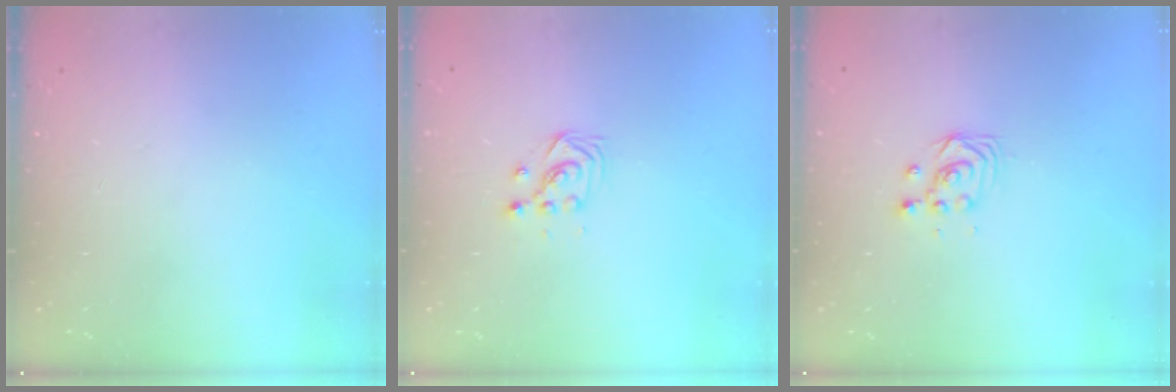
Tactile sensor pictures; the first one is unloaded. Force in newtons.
{"total": 2.7, "press": 2.7, "slide": 0.3}
{"total": 3.4, "press": 3.4, "slide": 0.2}